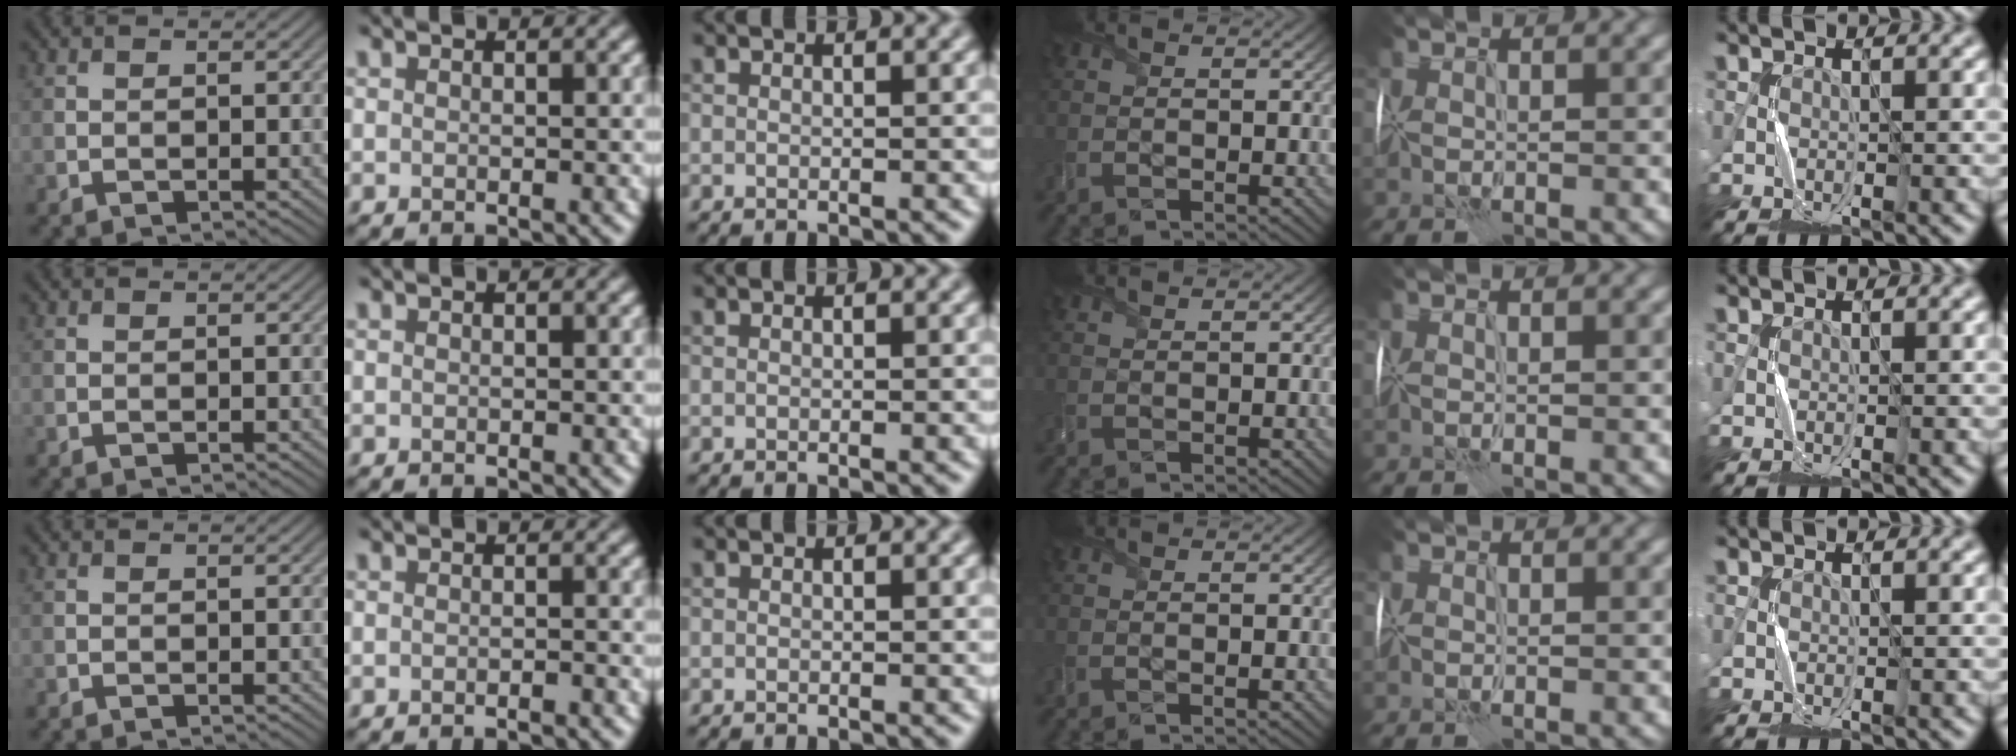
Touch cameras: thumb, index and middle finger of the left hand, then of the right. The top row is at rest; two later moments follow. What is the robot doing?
{"motion": "wrap", "object": "felt sheet"}